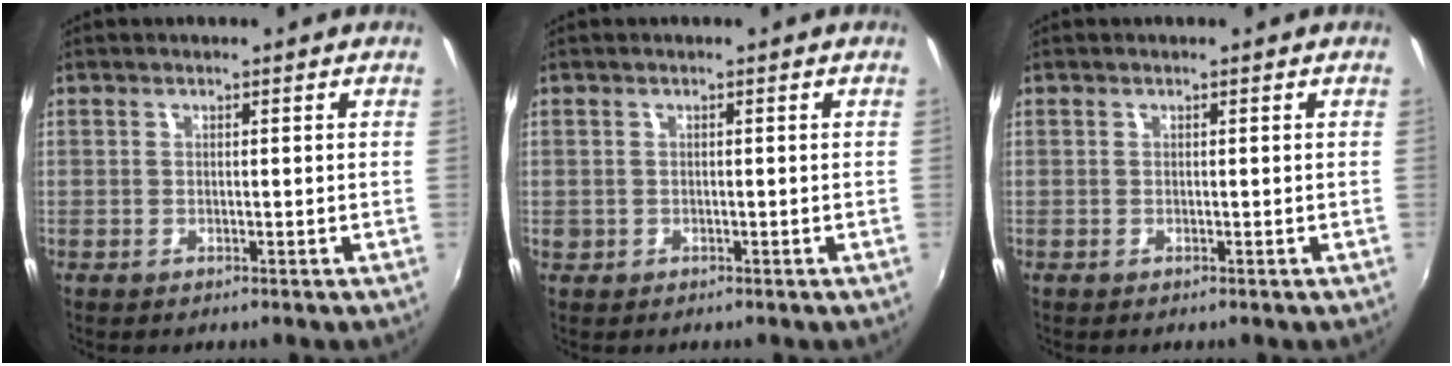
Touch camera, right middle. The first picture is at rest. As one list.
[{"total": 1.2, "force": [-0.2, 1.1, 0.3], "torque": [-0.005, -0.003, -0.005]}, {"total": 0.0}]